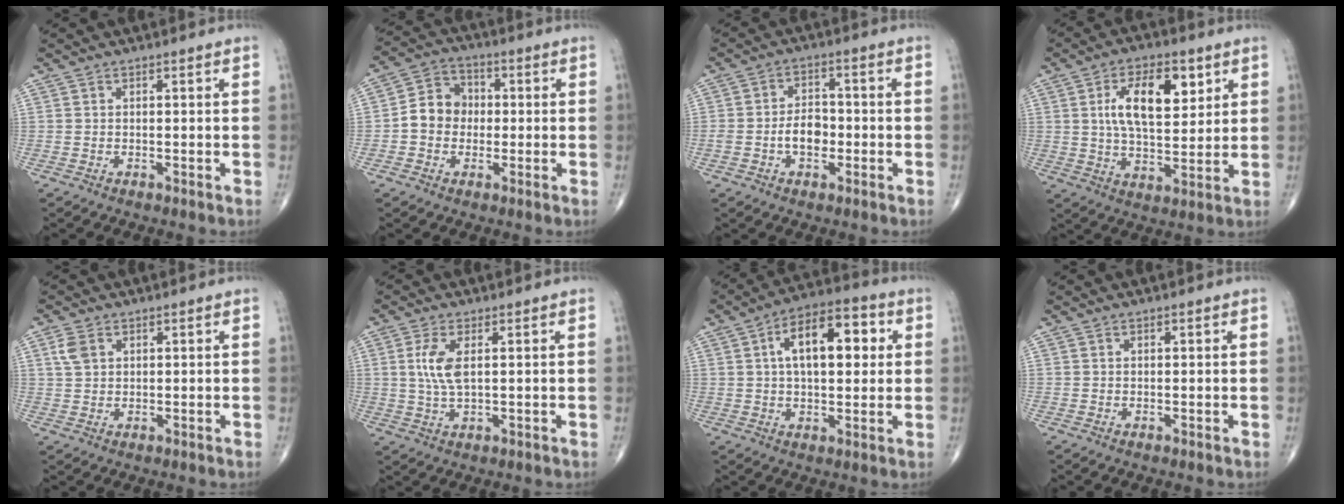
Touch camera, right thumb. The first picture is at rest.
{"total": 7.8, "force": [-0.5, 6.8, 3.9], "torque": [-0.045, 0.027, -0.025]}
{"total": 6.0, "force": [-1.4, 3.8, 4.4], "torque": [-0.064, 0.018, -0.028]}
{"total": 13.2, "force": [4.3, 6.4, 10.7], "torque": [-0.157, -0.017, 0.077]}
{"total": 3.4, "force": [1.4, 2.3, 2.0], "torque": [-0.040, 0.003, 0.032]}
{"total": 5.7, "force": [1.2, 2.3, 5.1], "torque": [-0.118, -0.003, 0.026]}
{"total": 14.3, "force": [3.2, 7.2, 12.0], "torque": [-0.163, 0.019, 0.044]}
{"total": 0.0}